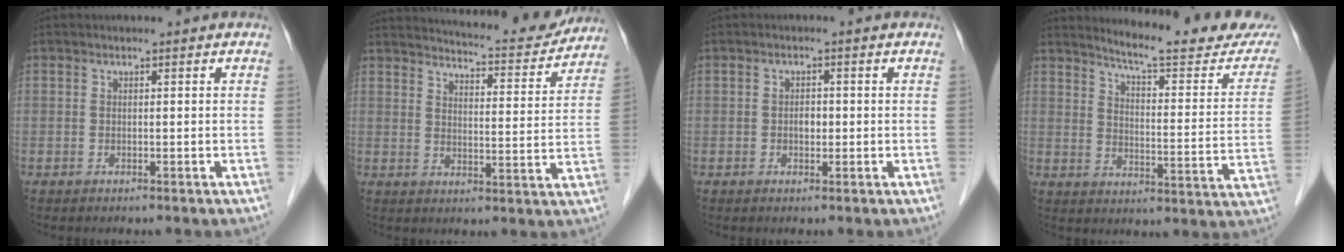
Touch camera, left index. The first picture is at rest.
{"total": 15.9, "force": [15.0, 2.0, 4.6], "torque": [-0.063, -0.029, 0.186]}
{"total": 1.6, "force": [-0.3, 1.1, 1.2], "torque": [-0.018, 0.001, -0.006]}
{"total": 18.3, "force": [17.0, 0.9, 6.6], "torque": [-0.091, -0.087, 0.205]}